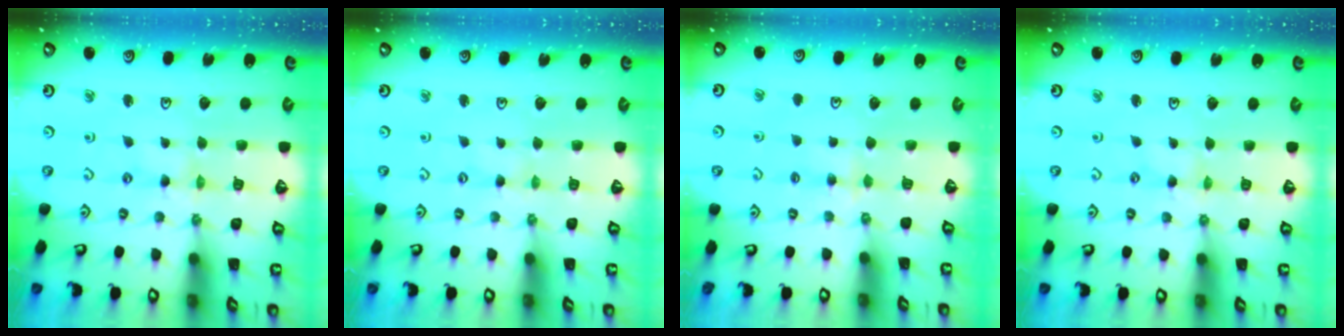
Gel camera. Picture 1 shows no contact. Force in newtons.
{"total": 0.0}
{"total": 4.6, "press": 4.6, "slide": 0.4}
{"total": 0.0}